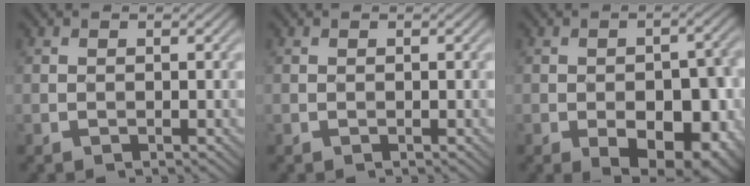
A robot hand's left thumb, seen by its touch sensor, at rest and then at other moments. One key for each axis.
{"total": 0.0}
{"total": 11.6, "fx": -5.0, "fy": 5.9, "fz": 8.6, "tx": -0.105, "ty": 0.000, "tz": -0.061}